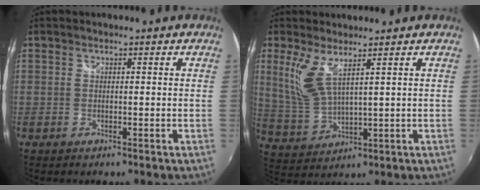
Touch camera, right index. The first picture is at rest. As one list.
[{"total": 7.2, "force": [4.0, 2.1, 5.6], "torque": [-0.125, -0.008, 0.093]}]